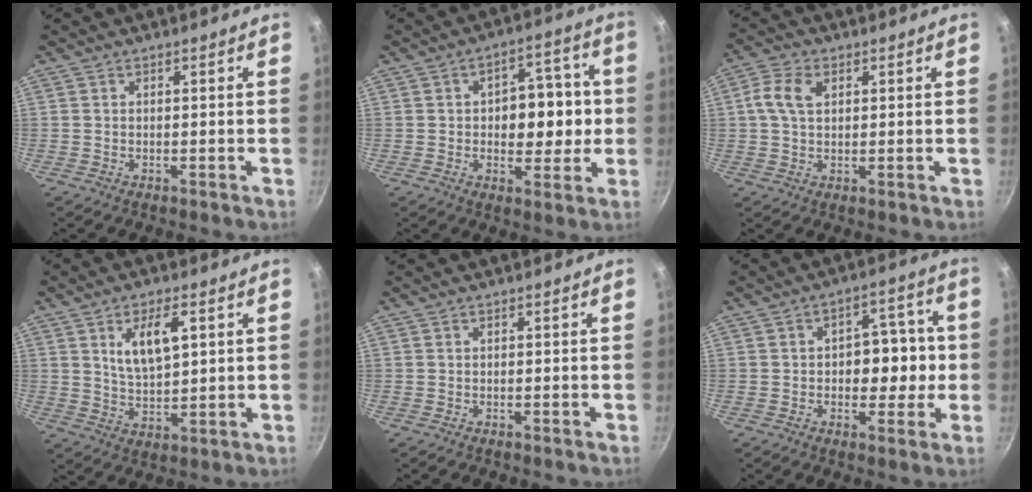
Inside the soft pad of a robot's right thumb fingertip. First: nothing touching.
{"total": 12.0, "force": [0.0, 7.4, 9.5], "torque": [-0.081, 0.023, 0.002]}
{"total": 5.9, "force": [1.7, 3.8, 4.2], "torque": [-0.092, 0.010, 0.031]}
{"total": 8.4, "force": [3.0, 3.7, 6.9], "torque": [-0.114, -0.015, 0.060]}
{"total": 0.0}
{"total": 9.8, "force": [-0.5, 6.2, 7.6], "torque": [-0.055, 0.028, -0.010]}